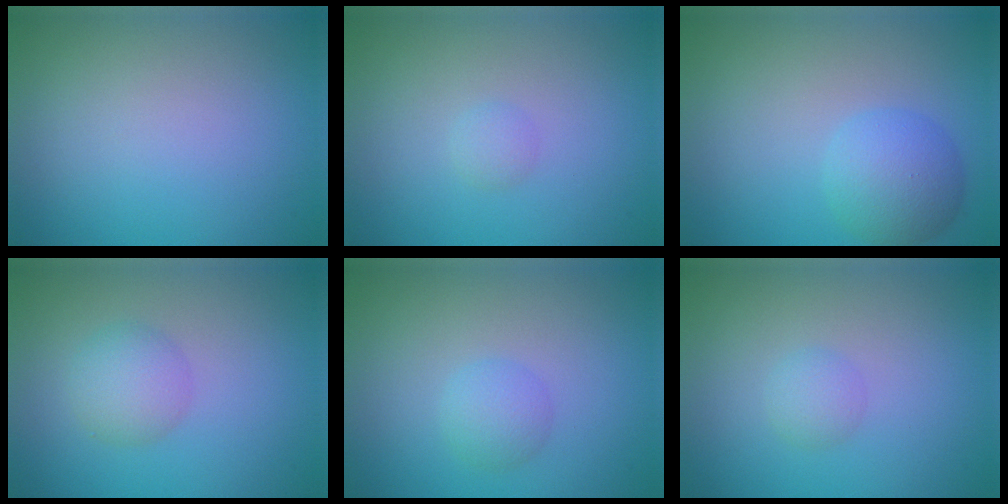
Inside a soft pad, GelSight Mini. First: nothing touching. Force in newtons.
{"total": 0.8, "press": 0.8, "slide": 0.1}
{"total": 4.0, "press": 4.0, "slide": 0.2}
{"total": 2.8, "press": 2.8, "slide": 0.0}
{"total": 1.9, "press": 1.9, "slide": 0.1}
{"total": 1.3, "press": 1.3, "slide": 0.1}